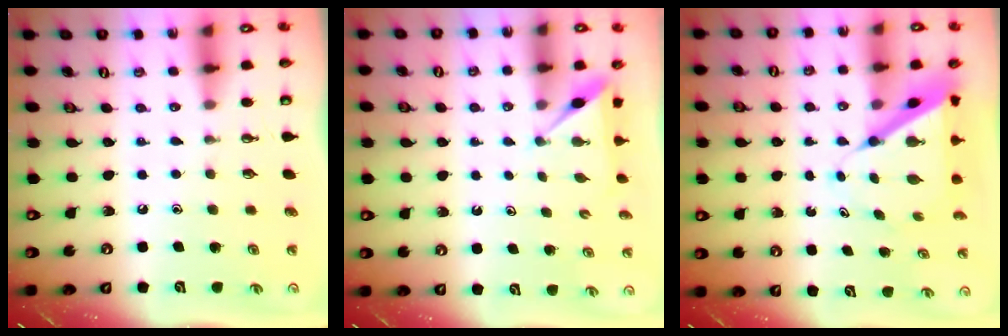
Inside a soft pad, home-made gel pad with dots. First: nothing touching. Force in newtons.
{"total": 3.3, "press": 3.3, "slide": 0.1}
{"total": 8.3, "press": 8.2, "slide": 0.7}